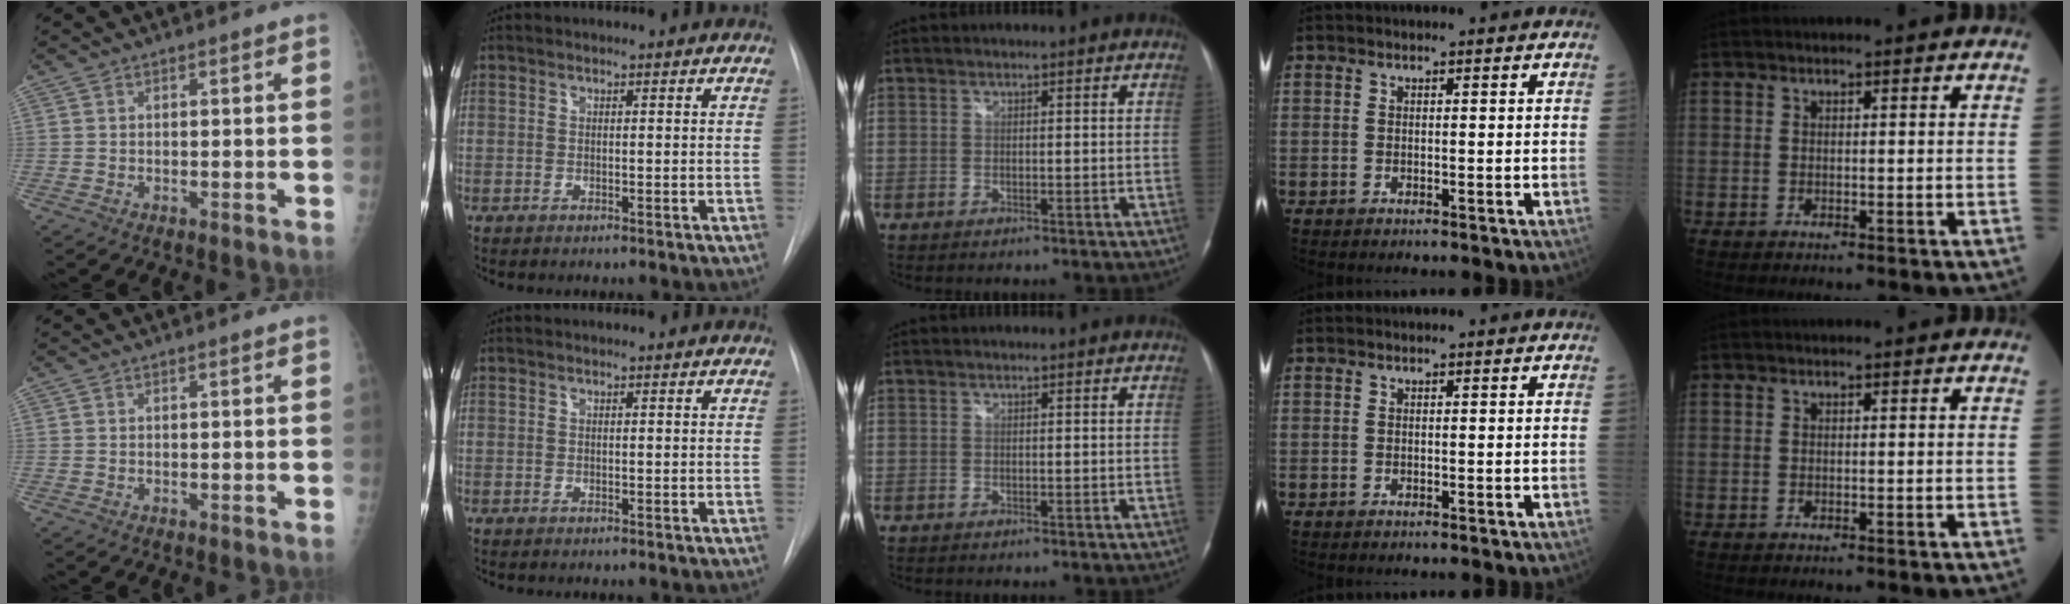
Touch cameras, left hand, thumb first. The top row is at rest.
{}